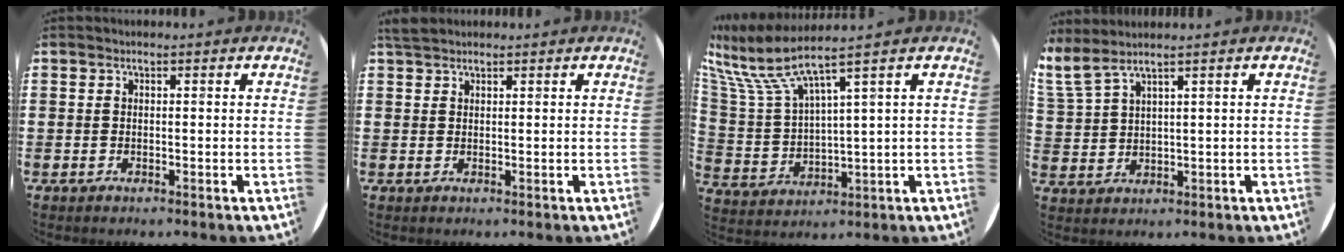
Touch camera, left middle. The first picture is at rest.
{"total": 1.6, "force": [1.5, 0.4, 0.5], "torque": [-0.013, 0.005, 0.028]}
{"total": 6.7, "force": [5.1, 1.3, 4.2], "torque": [-0.109, -0.029, 0.081]}
{"total": 3.0, "force": [2.4, 0.2, 1.8], "torque": [-0.041, -0.004, 0.042]}